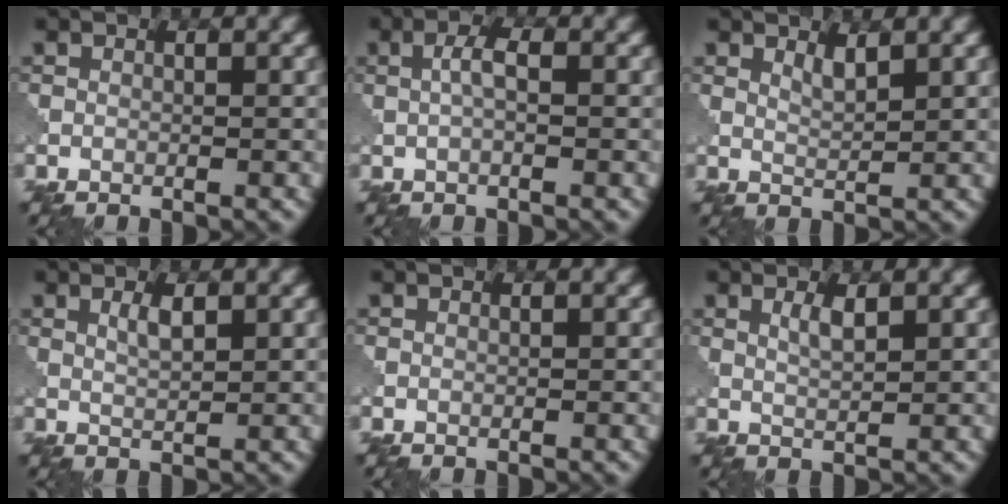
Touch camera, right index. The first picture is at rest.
{"total": 1.9, "force": [0.1, 0.5, 1.9], "torque": [-0.039, 0.007, 0.000]}
{"total": 1.5, "force": [1.1, 0.3, 1.0], "torque": [-0.021, -0.001, 0.019]}
{"total": 1.7, "force": [0.8, 0.4, 1.5], "torque": [-0.031, -0.001, 0.015]}
{"total": 0.0}
{"total": 1.7, "force": [0.9, 0.3, 1.4], "torque": [-0.032, 0.000, 0.015]}